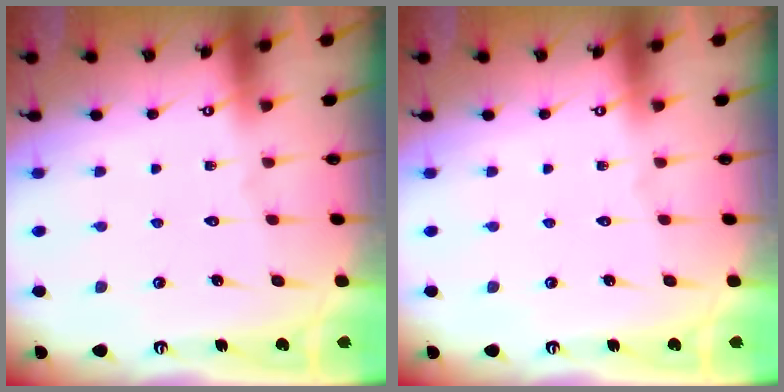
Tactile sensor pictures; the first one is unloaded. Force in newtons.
{"total": 0.0}